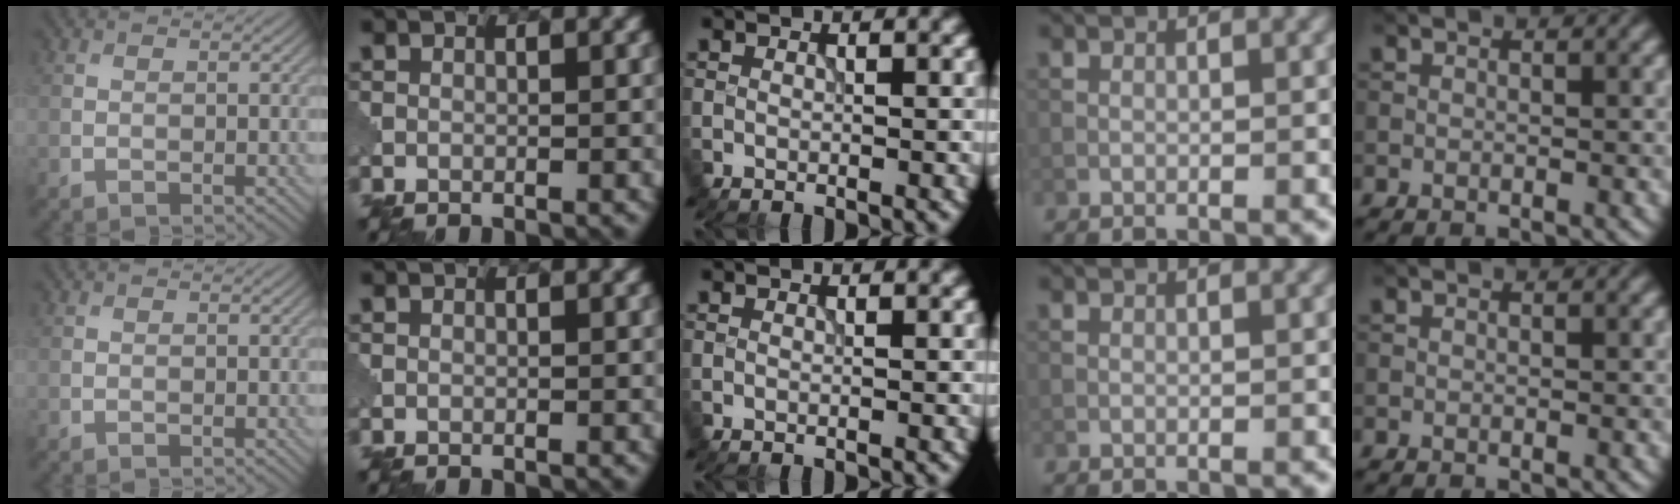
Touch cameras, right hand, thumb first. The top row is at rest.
{}